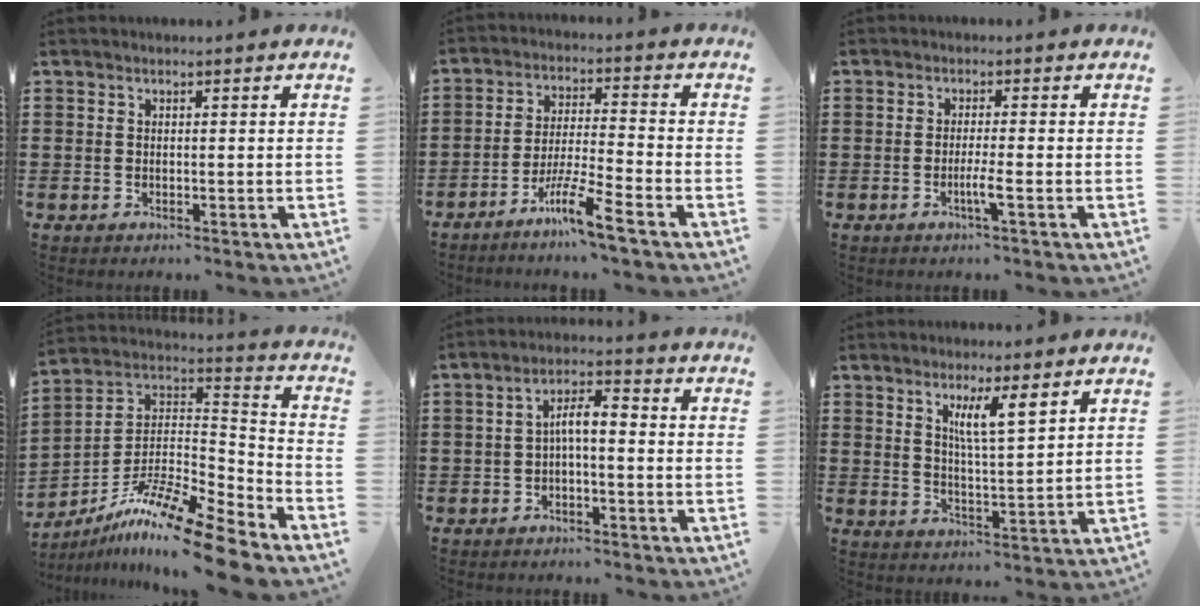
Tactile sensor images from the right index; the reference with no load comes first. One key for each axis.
{"total": 8.2, "fx": -5.9, "fy": 0.0, "fz": 5.7, "tx": -0.120, "ty": -0.008, "tz": -0.116}
{"total": 3.0, "fx": -1.2, "fy": -0.1, "fz": 2.8, "tx": -0.048, "ty": -0.006, "tz": -0.023}
{"total": 13.1, "fx": -10.4, "fy": 1.3, "fz": 7.9, "tx": -0.132, "ty": 0.025, "tz": -0.195}
{"total": 4.2, "fx": -0.7, "fy": 1.3, "fz": 4.0, "tx": -0.082, "ty": 0.010, "tz": -0.019}
{"total": 5.5, "fx": 3.0, "fy": 0.9, "fz": 4.5, "tx": -0.089, "ty": 0.000, "tz": 0.048}